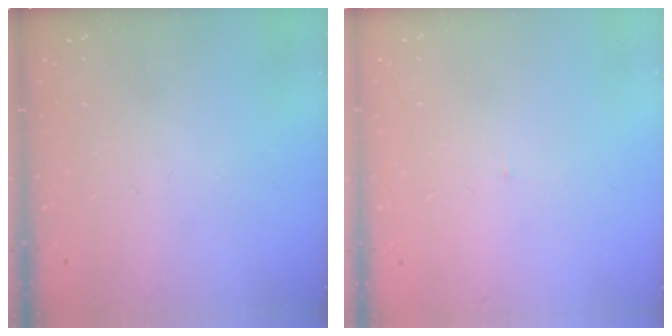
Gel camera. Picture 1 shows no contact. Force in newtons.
{"total": 2.1, "press": 2.1, "slide": 0.1}